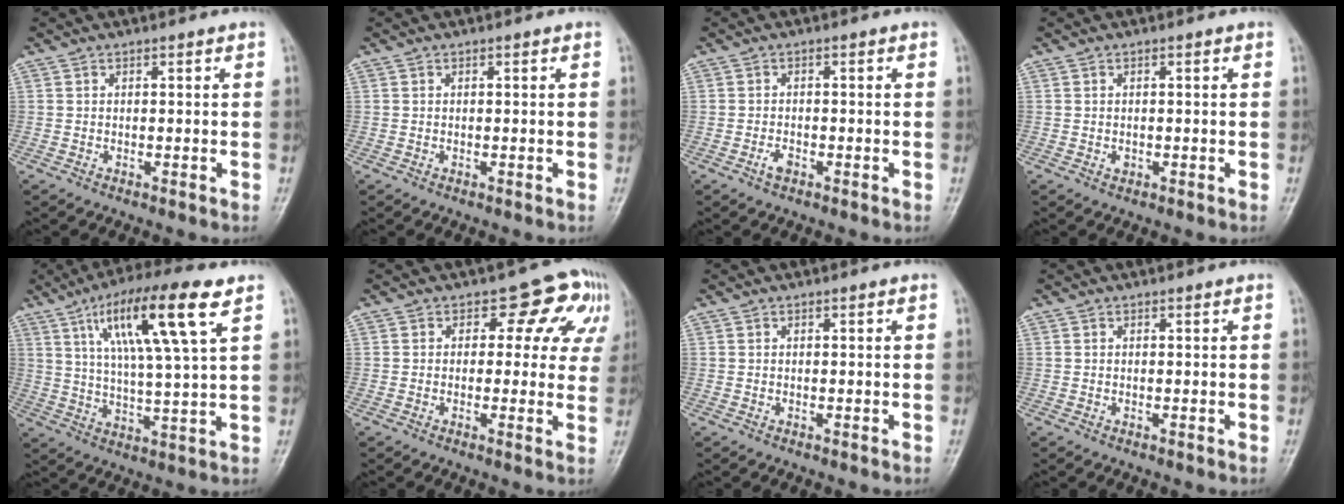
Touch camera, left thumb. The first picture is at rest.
{"total": 0.0}
{"total": 1.8, "force": [-1.2, 0.9, 1.0], "torque": [-0.021, 0.008, -0.024]}
{"total": 0.9, "force": [-0.2, 0.7, 0.4], "torque": [0.001, 0.001, -0.004]}
{"total": 16.4, "force": [7.4, 2.4, 14.4], "torque": [-0.255, -0.014, 0.127]}
{"total": 9.0, "force": [3.0, 6.0, 5.9], "torque": [-0.005, 0.004, 0.022]}
{"total": 0.0}
{"total": 0.0}